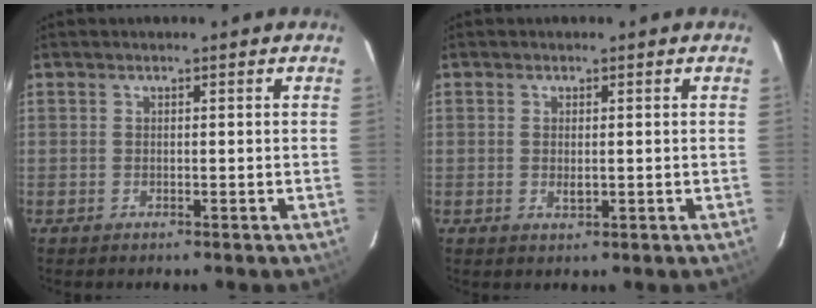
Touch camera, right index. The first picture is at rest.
{"total": 1.8, "force": [-0.1, 0.8, 1.6], "torque": [-0.029, -0.001, 0.001]}